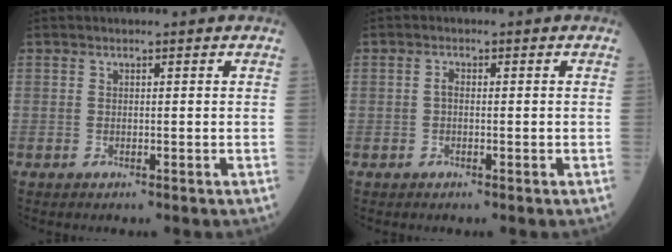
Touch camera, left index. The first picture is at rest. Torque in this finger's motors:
{"motor_torque": [-0.47, 0.02, -0.25, -0.14]}